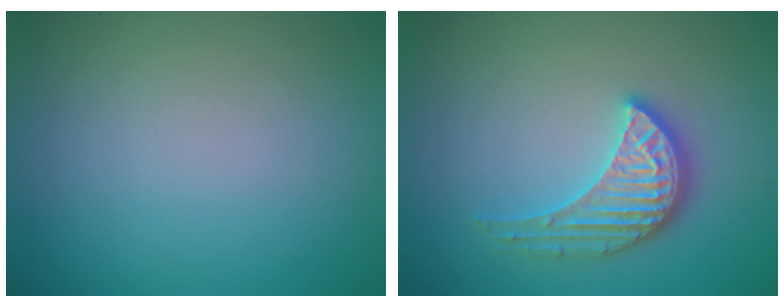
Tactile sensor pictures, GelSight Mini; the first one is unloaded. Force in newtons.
{"total": 3.7, "press": 3.3, "slide": 1.7}